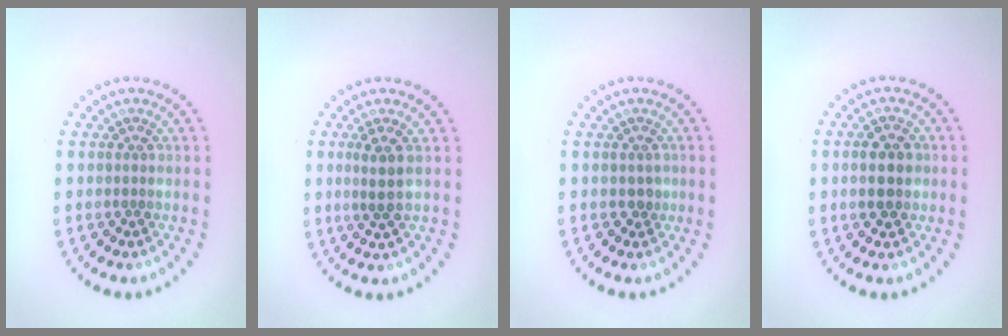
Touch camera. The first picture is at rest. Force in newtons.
{"total": 1.9, "press": 1.5, "slide": 1.2}
{"total": 0.9, "press": 0.7, "slide": 0.6}
{"total": 2.5, "press": 2.5, "slide": 0.2}